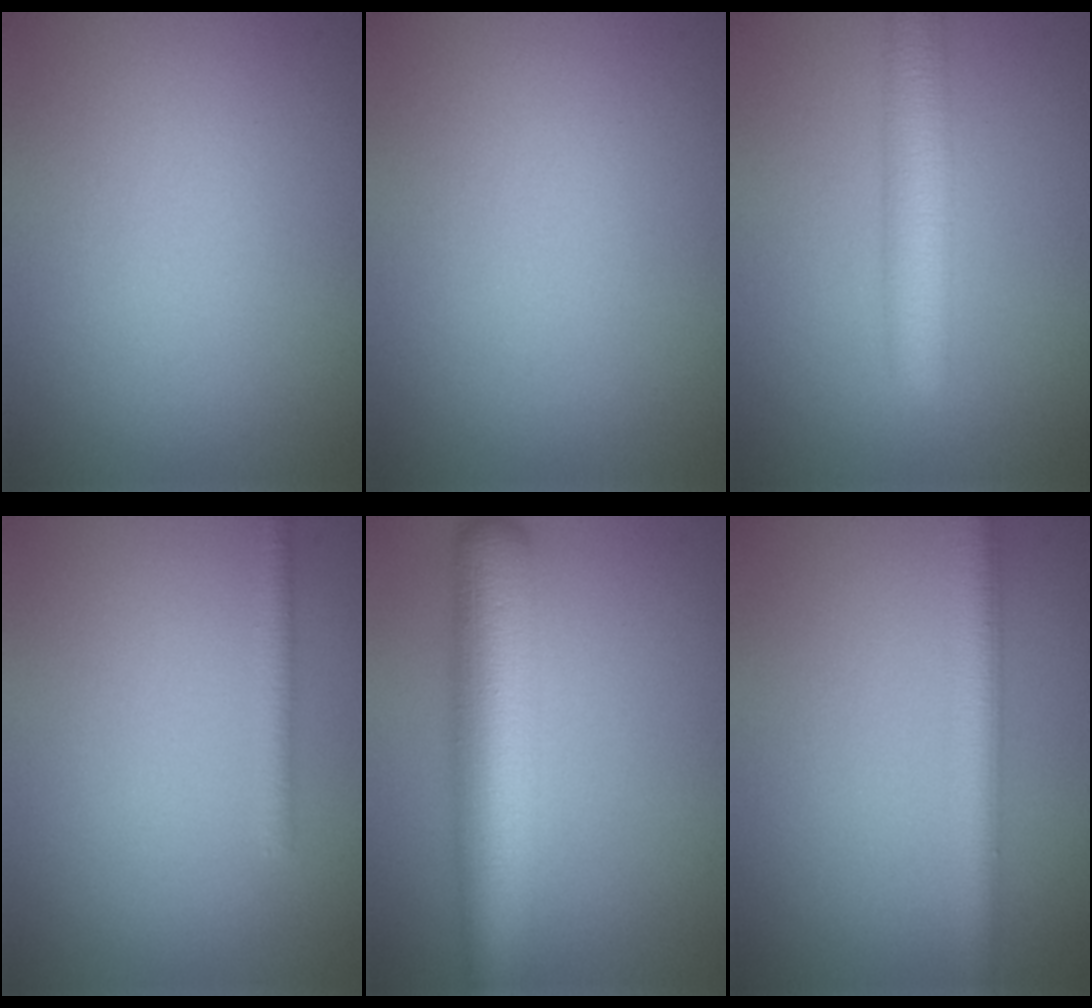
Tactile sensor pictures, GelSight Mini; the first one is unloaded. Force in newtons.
{"total": 0.0}
{"total": 4.8, "press": 4.8, "slide": 0.1}
{"total": 1.3, "press": 1.3, "slide": 0.1}
{"total": 8.8, "press": 8.8, "slide": 0.5}
{"total": 3.6, "press": 3.6, "slide": 0.0}